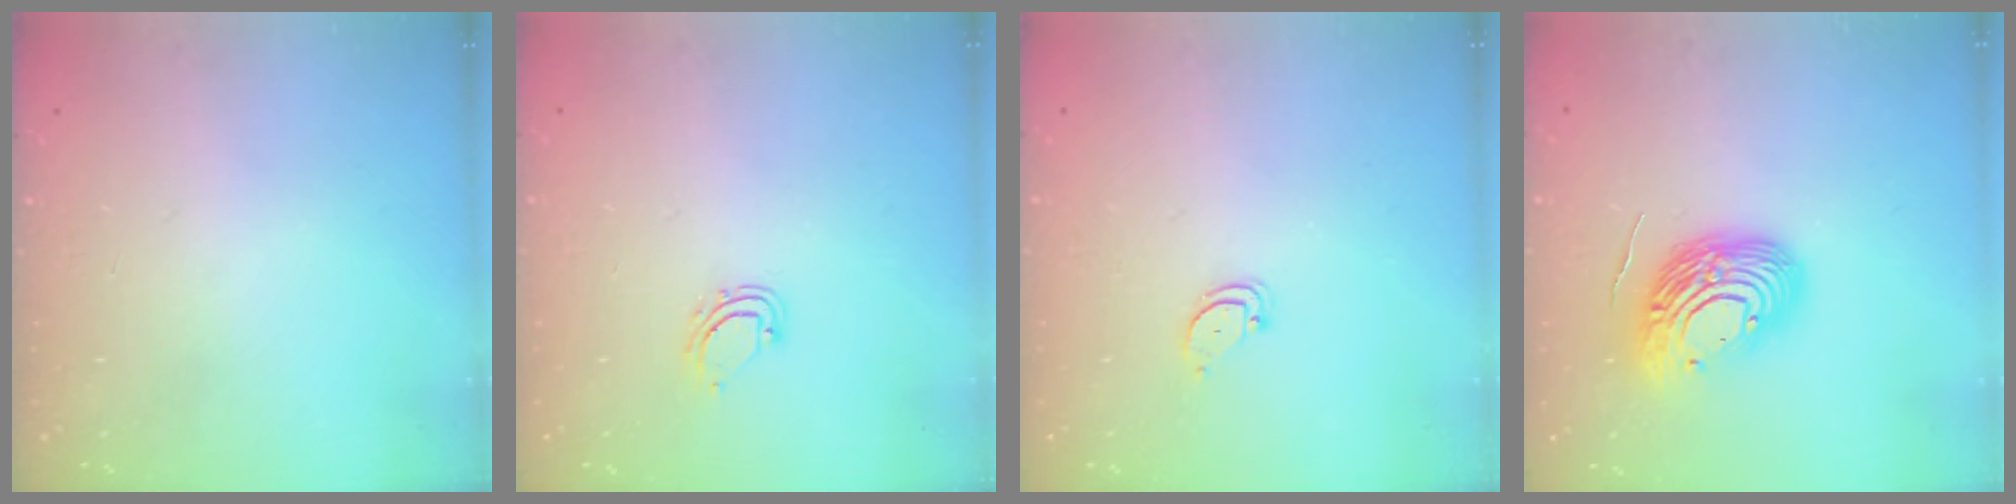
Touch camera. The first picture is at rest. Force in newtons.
{"total": 5.4, "press": 5.4, "slide": 0.4}
{"total": 2.4, "press": 2.4, "slide": 0.2}
{"total": 13.7, "press": 13.6, "slide": 1.8}